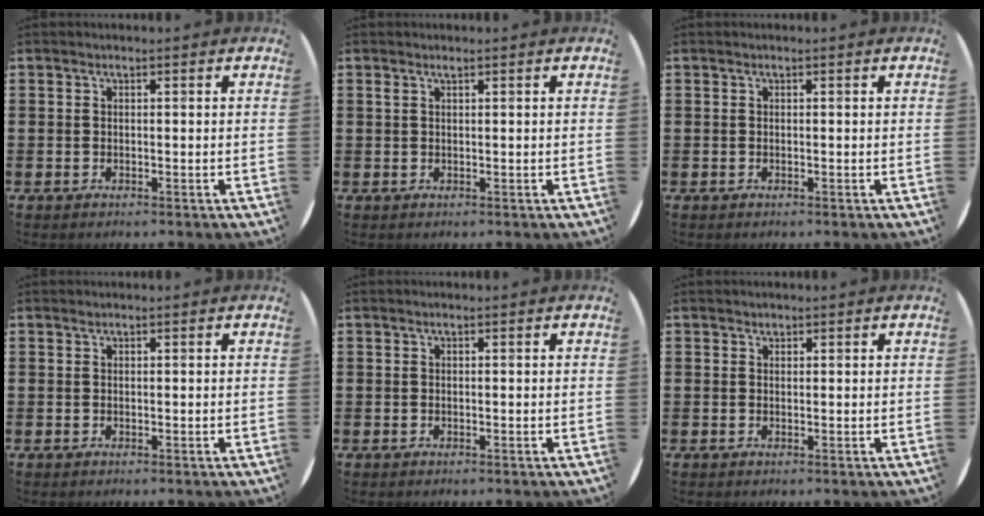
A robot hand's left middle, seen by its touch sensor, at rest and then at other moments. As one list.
[{"total": 0.5, "force": [0.4, 0.0, 0.3], "torque": [-0.007, 0.000, 0.008]}, {"total": 0.0}, {"total": 0.0}, {"total": 0.0}, {"total": 0.5, "force": [0.5, 0.2, -0.1], "torque": [0.003, 0.004, 0.009]}]